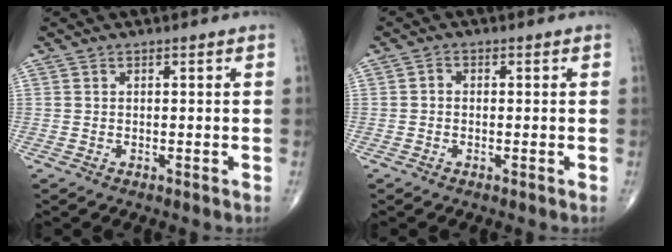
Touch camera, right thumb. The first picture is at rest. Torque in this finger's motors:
{"motor_torque": [-0.07, -0.03, 0.12, -0.04, 0.02]}